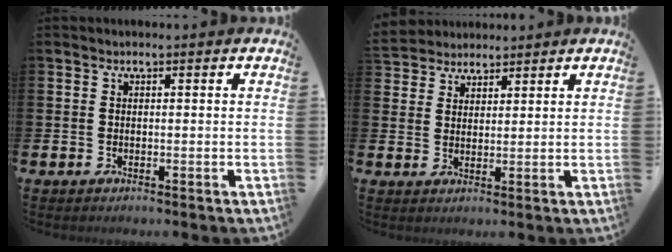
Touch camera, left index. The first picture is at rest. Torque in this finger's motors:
{"motor_torque": [0.99, -1.15, 1.05, 0.21]}